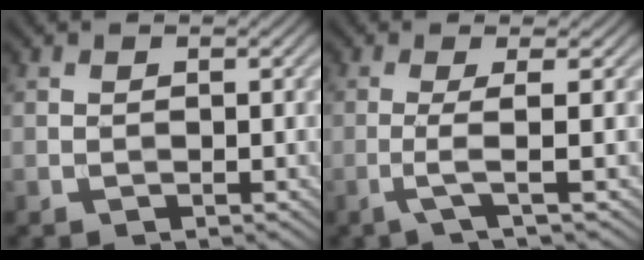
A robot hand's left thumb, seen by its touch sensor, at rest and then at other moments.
{"total": 3.0, "force": [-0.5, 0.2, 3.0], "torque": [-0.056, 0.005, -0.026]}